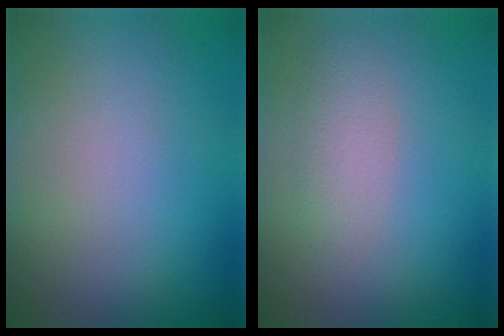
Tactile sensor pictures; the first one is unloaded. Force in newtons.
{"total": 2.3, "press": 2.3, "slide": 0.1}